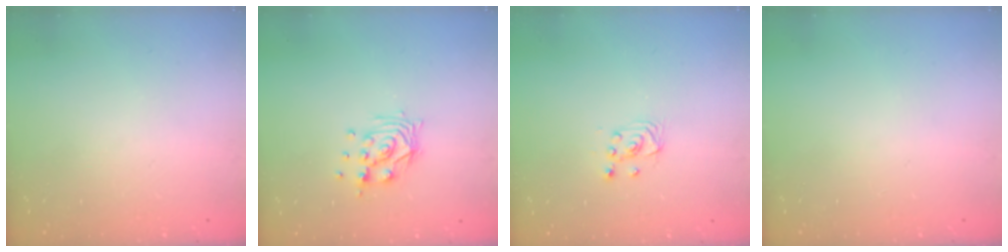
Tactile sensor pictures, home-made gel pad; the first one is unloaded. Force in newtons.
{"total": 9.6, "press": 9.5, "slide": 1.2}
{"total": 2.5, "press": 2.2, "slide": 1.1}
{"total": 0.0}